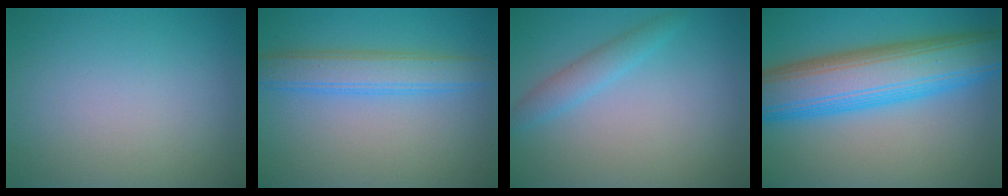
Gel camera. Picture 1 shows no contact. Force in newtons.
{"total": 4.1, "press": 4.1, "slide": 0.1}
{"total": 2.0, "press": 2.0, "slide": 0.2}
{"total": 11.2, "press": 11.2, "slide": 0.4}